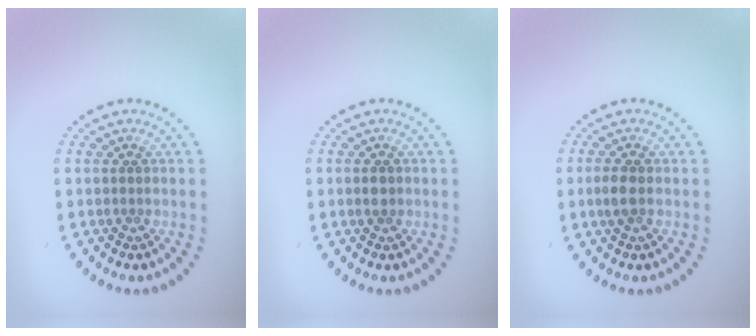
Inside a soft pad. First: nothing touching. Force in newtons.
{"total": 1.2, "press": 1.2, "slide": 0.1}
{"total": 1.6, "press": 1.6, "slide": 0.3}